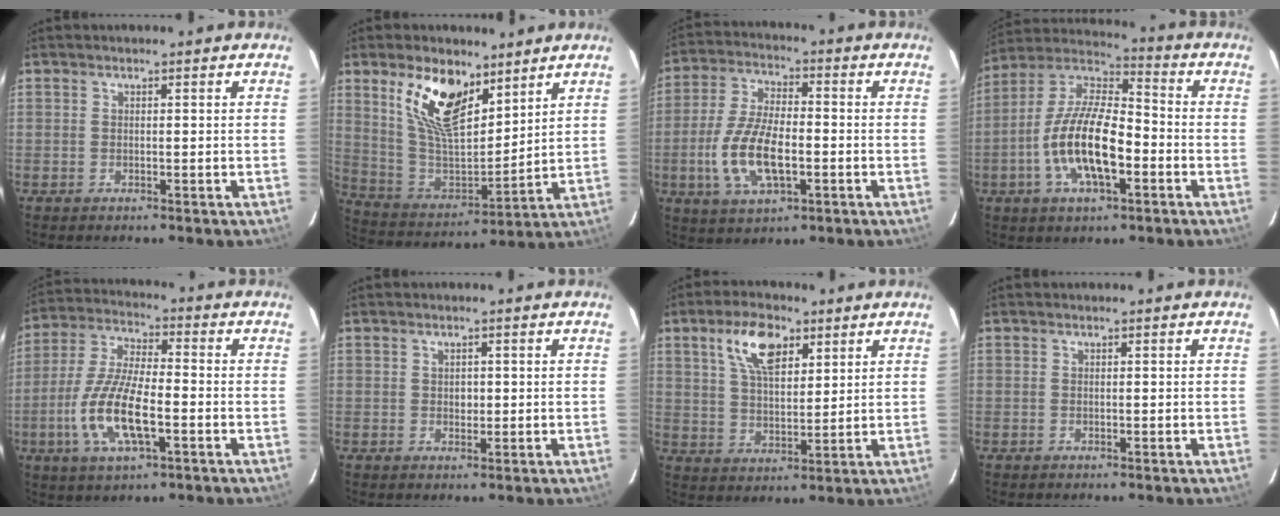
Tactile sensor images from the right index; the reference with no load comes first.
{"total": 16.0, "force": [9.3, 7.3, 10.8], "torque": [-0.211, 0.000, 0.187]}
{"total": 13.1, "force": [-3.2, 5.9, 11.2], "torque": [-0.235, -0.002, -0.056]}
{"total": 16.2, "force": [-4.8, 6.2, 14.2], "torque": [-0.287, -0.001, -0.092]}
{"total": 13.9, "force": [-4.3, 4.5, 12.4], "torque": [-0.261, -0.007, -0.082]}
{"total": 1.5, "force": [0.4, 1.2, 0.8], "torque": [-0.008, 0.003, 0.008]}
{"total": 9.9, "force": [5.2, 4.6, 7.1], "torque": [-0.129, 0.015, 0.096]}
{"total": 0.0}